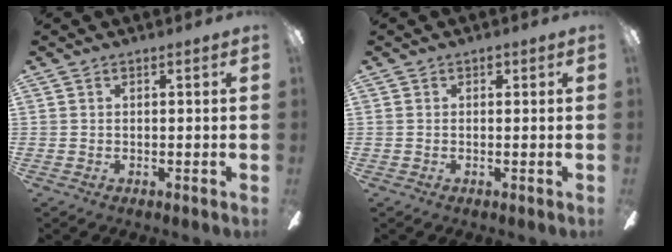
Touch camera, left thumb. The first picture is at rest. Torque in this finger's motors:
{"motor_torque": [0.18, -0.08, 0.40, 0.03, 0.00]}